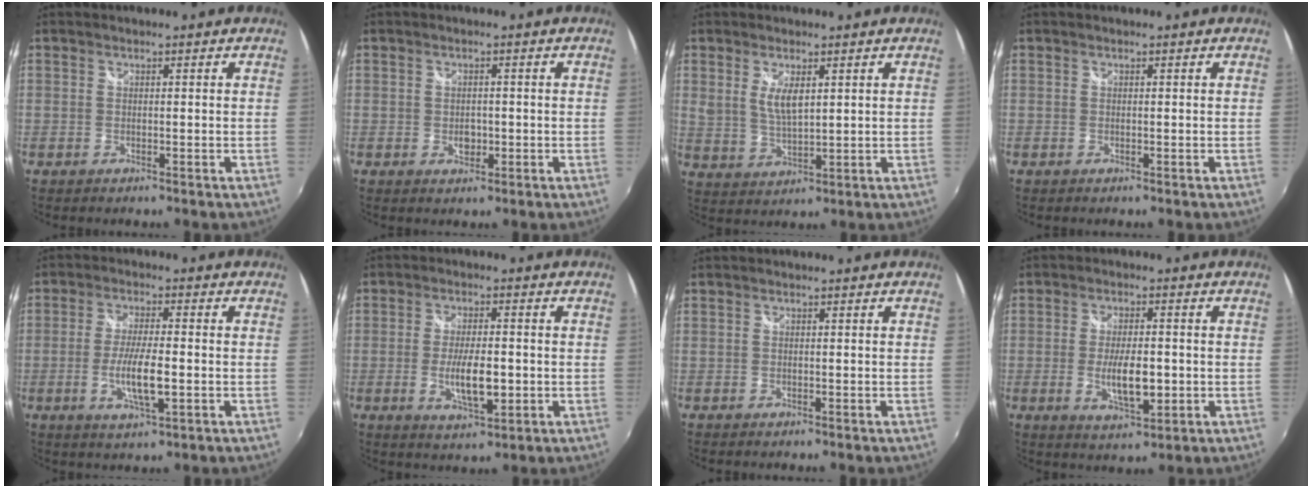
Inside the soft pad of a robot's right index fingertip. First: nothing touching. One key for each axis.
{"total": 2.4, "fx": -0.6, "fy": 1.9, "fz": 1.4, "tx": -0.022, "ty": -0.001, "tz": -0.009}
{"total": 5.0, "fx": 1.8, "fy": 2.0, "fz": 4.2, "tx": -0.075, "ty": -0.007, "tz": 0.039}
{"total": 0.0}
{"total": 7.8, "fx": -1.9, "fy": 1.5, "fz": 7.5, "tx": -0.147, "ty": -0.010, "tz": -0.033}
{"total": 7.9, "fx": -1.5, "fy": 2.6, "fz": 7.3, "tx": -0.140, "ty": -0.011, "tz": -0.024}
{"total": 0.0}
{"total": 7.9, "fx": -1.4, "fy": 2.9, "fz": 7.2, "tx": -0.138, "ty": -0.011, "tz": -0.021}